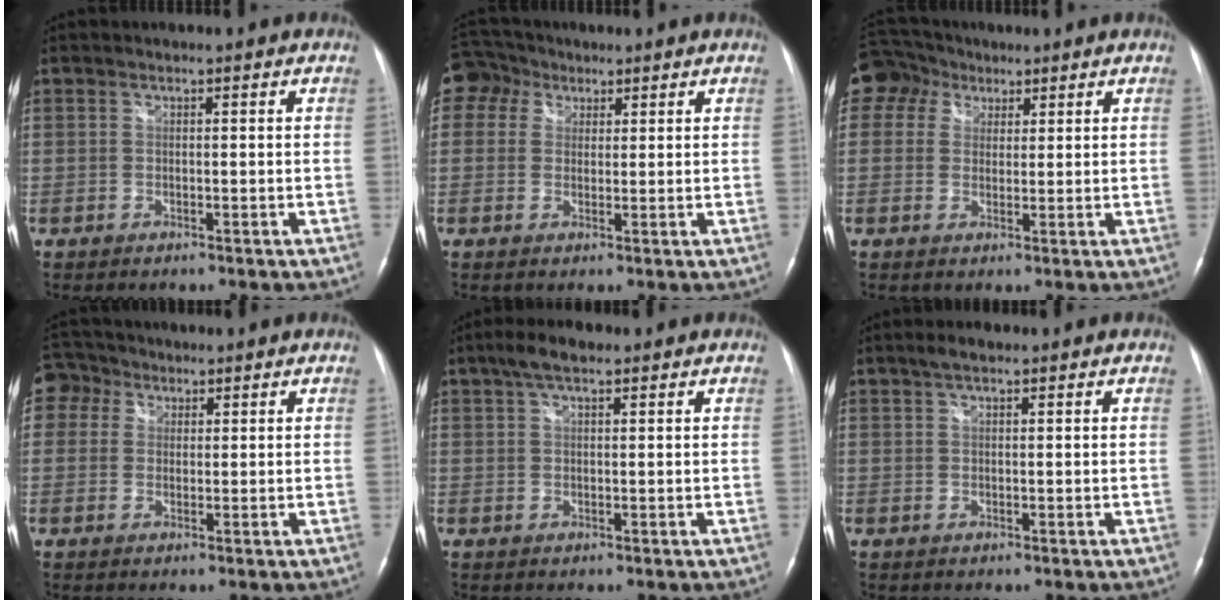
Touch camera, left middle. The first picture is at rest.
{"total": 6.0, "force": [2.7, 5.2, 1.2], "torque": [-0.032, 0.032, 0.052]}
{"total": 7.8, "force": [3.8, 6.6, 1.6], "torque": [-0.045, 0.040, 0.073]}
{"total": 4.6, "force": [1.9, 4.1, 0.7], "torque": [-0.022, 0.021, 0.036]}
{"total": 4.3, "force": [2.9, 1.2, 2.9], "torque": [-0.065, 0.018, 0.051]}
{"total": 2.2, "force": [1.6, 0.6, 1.4], "torque": [-0.031, 0.011, 0.028]}